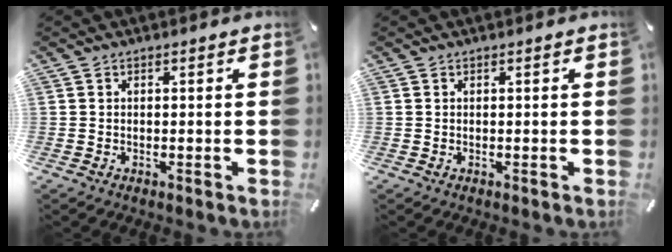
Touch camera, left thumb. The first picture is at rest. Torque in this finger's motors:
{"motor_torque": [0.00, -0.01, -0.01, 0.01, 0.00]}